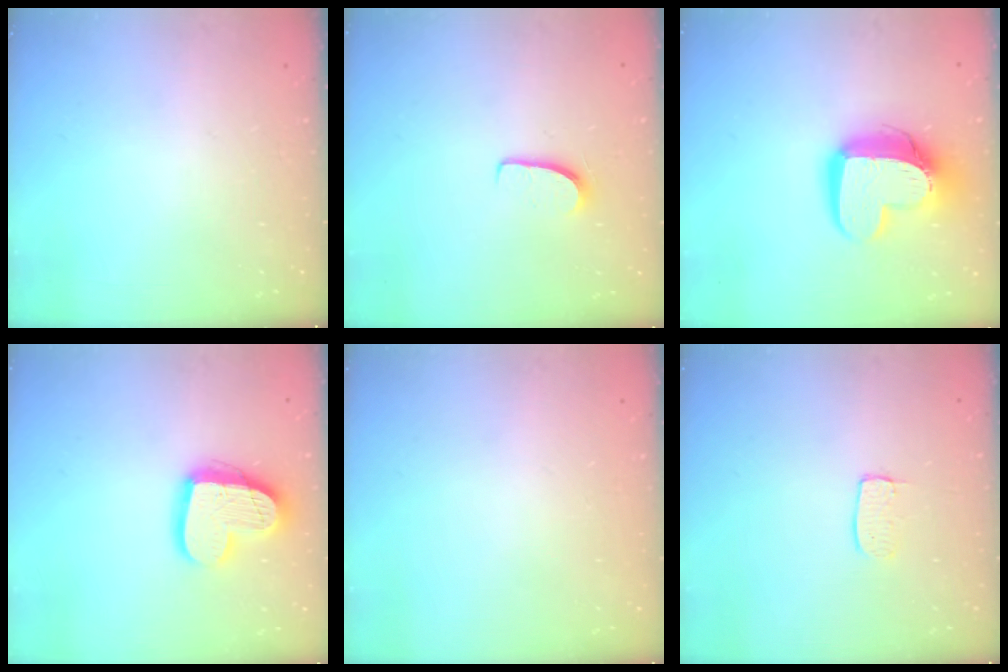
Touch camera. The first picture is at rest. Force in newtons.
{"total": 5.8, "press": 5.8, "slide": 0.5}
{"total": 14.9, "press": 14.8, "slide": 1.4}
{"total": 15.9, "press": 15.9, "slide": 1.2}
{"total": 0.0}
{"total": 5.8, "press": 5.8, "slide": 0.3}